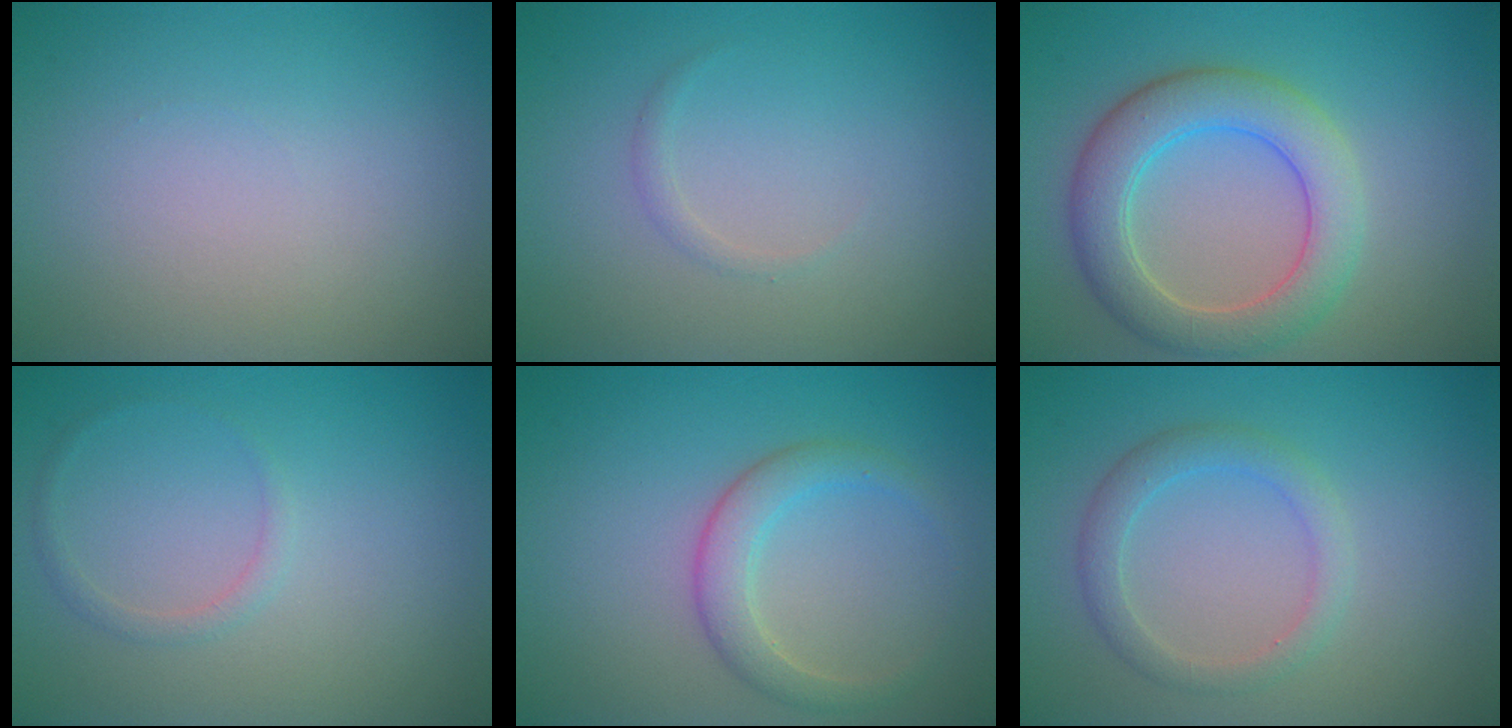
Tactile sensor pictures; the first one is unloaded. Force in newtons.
{"total": 0.6, "press": 0.6, "slide": 0.0}
{"total": 5.8, "press": 5.8, "slide": 0.2}
{"total": 0.9, "press": 0.9, "slide": 0.1}
{"total": 2.7, "press": 2.7, "slide": 0.2}
{"total": 2.4, "press": 2.4, "slide": 0.2}